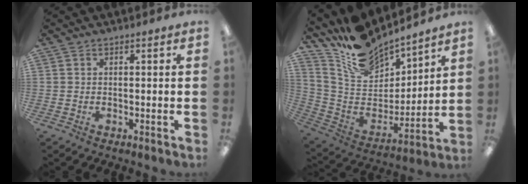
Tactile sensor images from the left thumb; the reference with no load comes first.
{"total": 16.0, "force": [14.5, 5.6, 3.9], "torque": [-0.117, -0.118, 0.268]}